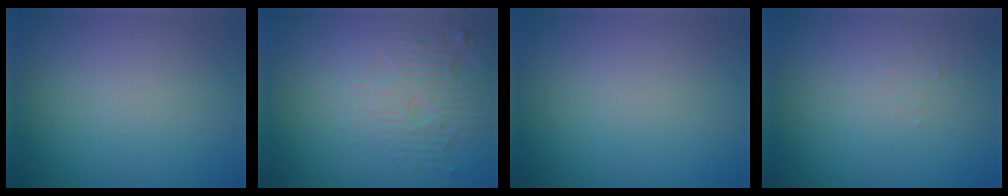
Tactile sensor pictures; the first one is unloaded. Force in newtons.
{"total": 5.2, "press": 3.4, "slide": 4.0}
{"total": 0.0}
{"total": 0.6, "press": 0.3, "slide": 0.6}